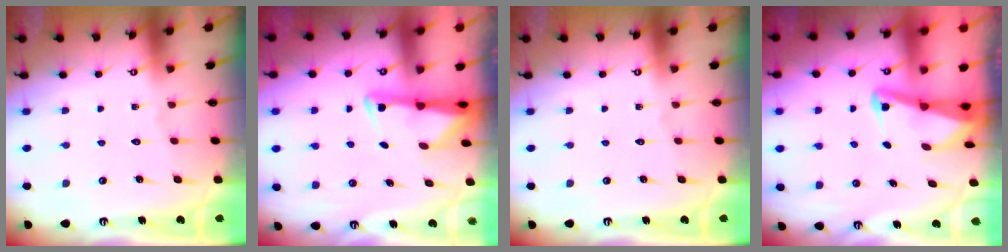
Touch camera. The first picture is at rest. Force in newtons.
{"total": 3.0, "press": 2.9, "slide": 0.5}
{"total": 0.0}
{"total": 2.8, "press": 2.7, "slide": 0.7}